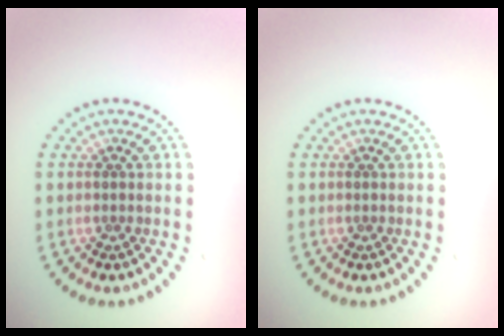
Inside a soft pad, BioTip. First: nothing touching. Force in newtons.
{"total": 0.0}